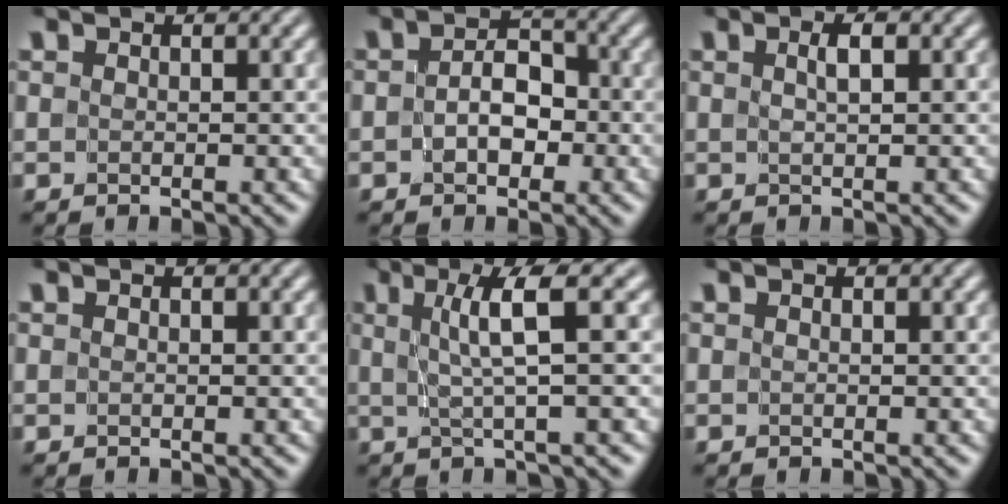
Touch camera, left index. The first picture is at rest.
{"total": 2.9, "force": [-0.8, 1.9, 2.1], "torque": [-0.032, -0.002, -0.017]}
{"total": 1.0, "force": [0.4, 0.1, 0.9], "torque": [-0.014, 0.000, 0.007]}
{"total": 0.0}
{"total": 4.0, "force": [0.8, 0.2, 3.9], "torque": [-0.066, -0.001, 0.015]}
{"total": 0.0}